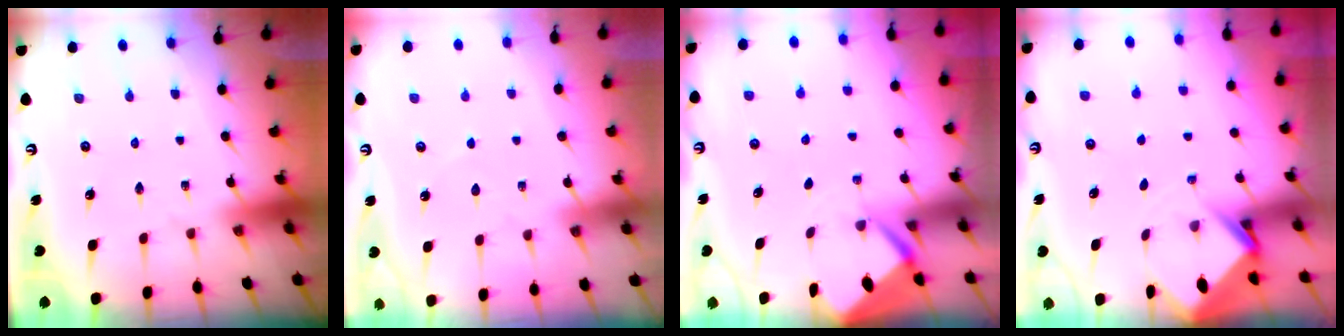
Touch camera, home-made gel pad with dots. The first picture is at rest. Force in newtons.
{"total": 2.3, "press": 2.3, "slide": 0.3}
{"total": 2.5, "press": 2.5, "slide": 0.3}
{"total": 2.9, "press": 2.9, "slide": 0.2}